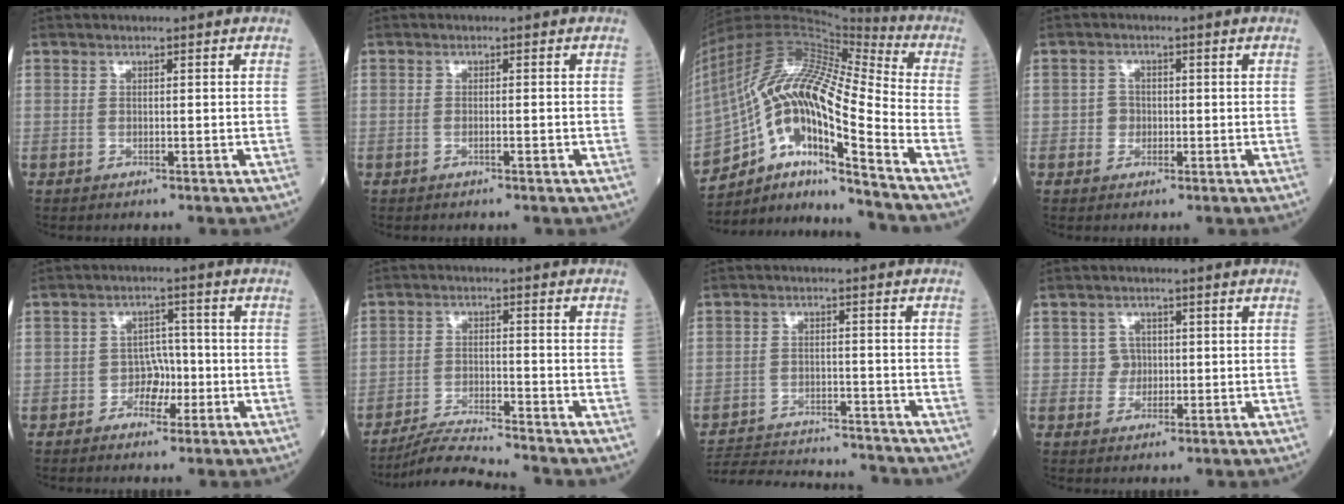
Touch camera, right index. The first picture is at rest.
{"total": 0.9, "force": [-0.5, 0.0, 0.8], "torque": [-0.016, 0.001, -0.007]}
{"total": 21.1, "force": [-11.1, 3.1, 17.7], "torque": [-0.339, 0.010, -0.193]}
{"total": 1.9, "force": [-0.4, 1.8, 0.5], "torque": [-0.001, 0.007, -0.009]}
{"total": 3.6, "force": [-1.4, 2.6, 2.0], "torque": [-0.022, 0.011, -0.027]}
{"total": 6.4, "force": [-6.1, -1.7, 1.1], "torque": [-0.025, -0.018, -0.112]}
{"total": 16.1, "force": [-15.5, 1.5, 4.1], "torque": [-0.084, -0.002, -0.223]}
{"total": 2.2, "force": [0.2, 2.2, 0.1], "torque": [0.006, 0.005, 0.001]}